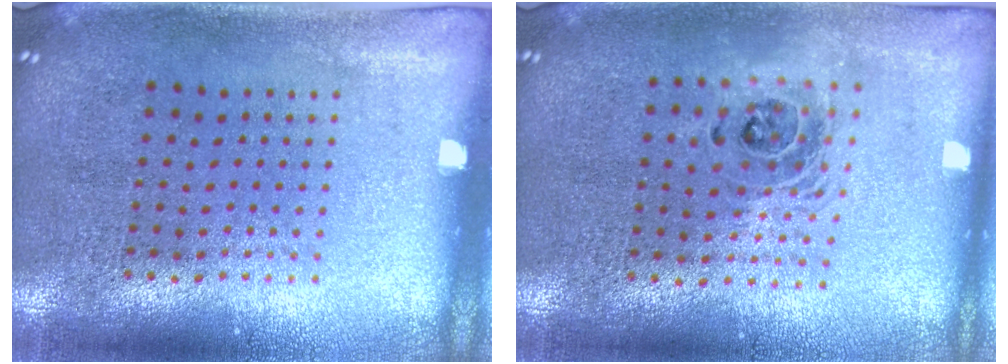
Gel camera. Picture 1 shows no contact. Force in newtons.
{"total": 1.5, "press": 1.3, "slide": 0.9}